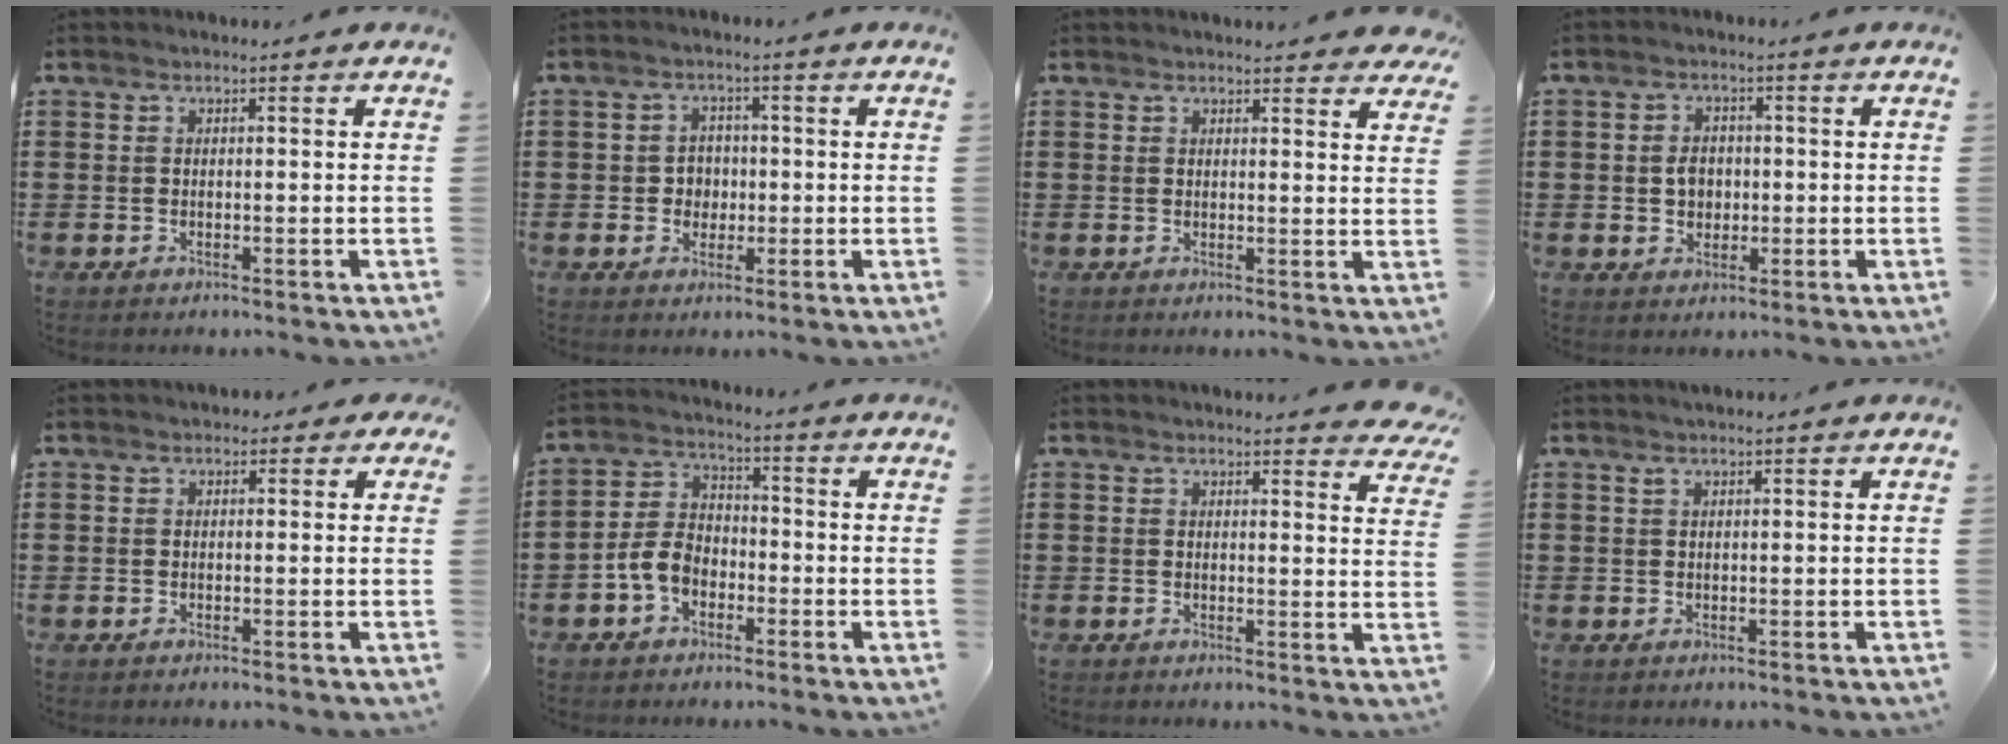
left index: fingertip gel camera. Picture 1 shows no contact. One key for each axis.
{"total": 3.1, "fx": -0.3, "fy": 2.8, "fz": 1.2, "tx": -0.034, "ty": 0.006, "tz": -0.009}
{"total": 2.7, "fx": 2.6, "fy": 0.2, "fz": 0.6, "tx": -0.011, "ty": -0.007, "tz": 0.049}
{"total": 3.1, "fx": -0.1, "fy": 2.5, "fz": 1.8, "tx": -0.034, "ty": 0.004, "tz": -0.007}
{"total": 1.1, "fx": 0.1, "fy": 1.0, "fz": 0.5, "tx": -0.005, "ty": 0.004, "tz": -0.003}
{"total": 5.6, "fx": -2.6, "fy": 3.7, "fz": 3.3, "tx": -0.088, "ty": 0.008, "tz": -0.059}
{"total": 2.7, "fx": 2.6, "fy": 0.2, "fz": 0.6, "tx": -0.005, "ty": -0.014, "tz": 0.046}
{"total": 0.8, "fx": 0.5, "fy": 0.1, "fz": 0.6, "tx": -0.013, "ty": 0.002, "tz": 0.010}